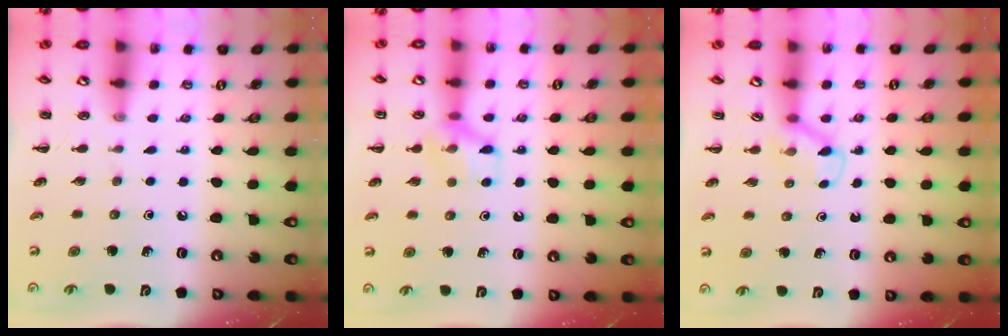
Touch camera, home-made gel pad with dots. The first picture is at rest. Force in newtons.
{"total": 10.0, "press": 9.9, "slide": 1.0}
{"total": 2.6, "press": 2.4, "slide": 0.9}